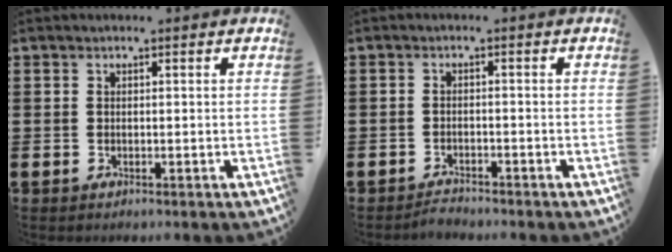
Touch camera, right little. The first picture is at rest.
{"total": 1.4, "force": [-1.4, 0.1, -0.1], "torque": [-0.004, 0.003, -0.030]}